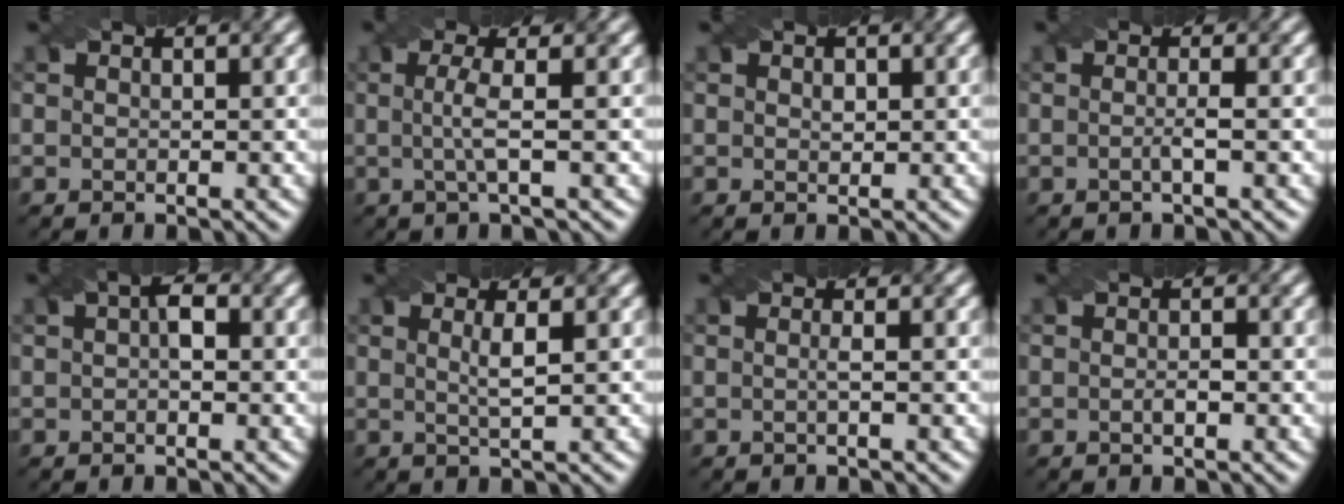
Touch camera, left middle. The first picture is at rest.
{"total": 2.7, "force": [-0.1, 0.5, 2.6], "torque": [-0.053, -0.001, -0.006]}
{"total": 0.8, "force": [0.2, 0.5, 0.6], "torque": [-0.010, 0.000, 0.005]}
{"total": 1.4, "force": [-0.3, 0.2, 1.3], "torque": [-0.024, -0.003, -0.008]}
{"total": 1.9, "force": [0.2, 0.9, 1.6], "torque": [-0.027, 0.007, 0.001]}
{"total": 2.1, "force": [0.4, 0.4, 2.0], "torque": [-0.037, 0.000, 0.004]}
{"total": 0.9, "force": [-0.2, 0.1, 0.9], "torque": [-0.018, 0.000, -0.006]}
{"total": 1.0, "force": [-0.4, 0.2, 0.9], "torque": [-0.019, 0.000, -0.005]}